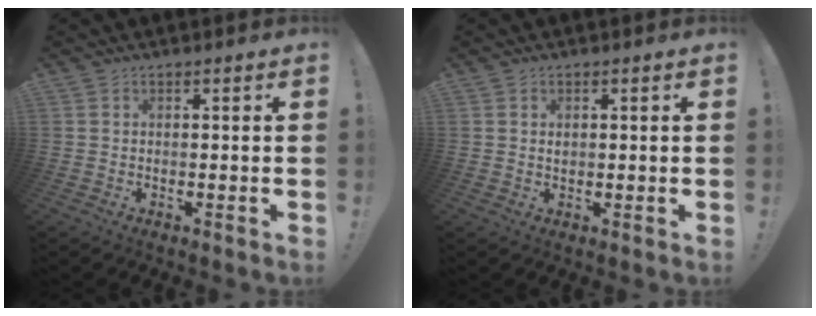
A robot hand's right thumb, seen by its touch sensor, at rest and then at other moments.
{"total": 1.0, "force": [0.3, 0.9, 0.3], "torque": [-0.007, 0.005, 0.006]}